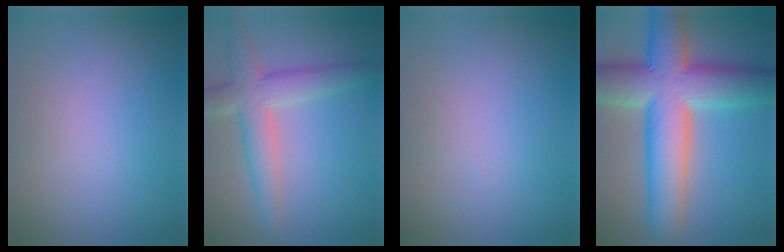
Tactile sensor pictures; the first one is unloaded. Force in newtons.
{"total": 5.2, "press": 5.2, "slide": 0.3}
{"total": 0.0}
{"total": 13.5, "press": 13.5, "slide": 0.9}